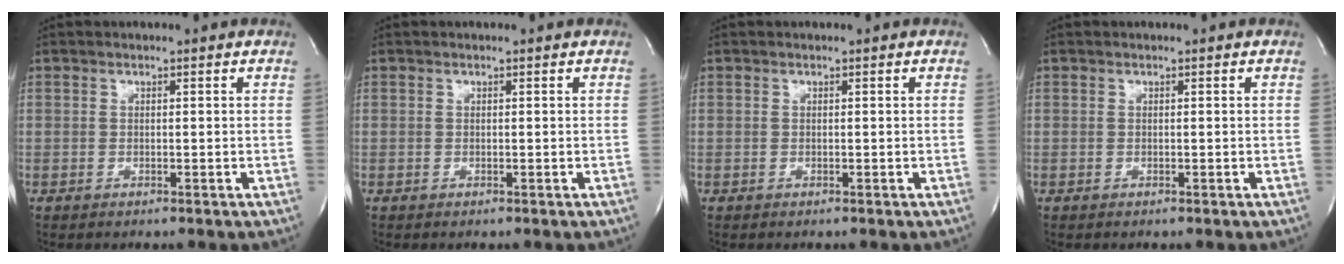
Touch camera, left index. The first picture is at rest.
{"total": 0.0}
{"total": 0.0}
{"total": 0.0}